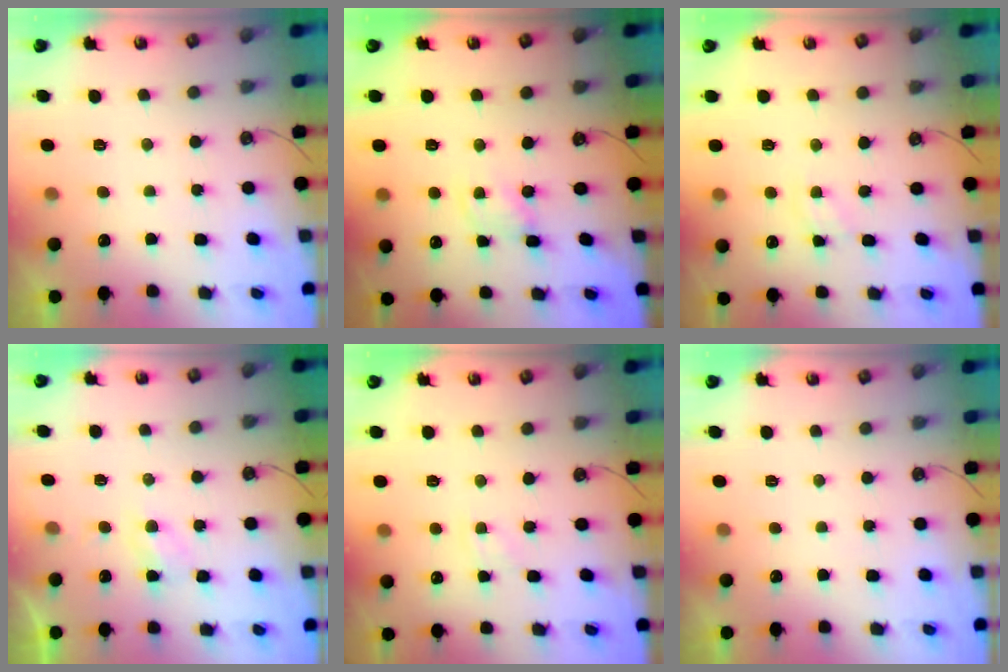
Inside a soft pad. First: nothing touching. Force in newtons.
{"total": 1.6, "press": 1.6, "slide": 0.2}
{"total": 2.4, "press": 2.3, "slide": 0.4}
{"total": 3.8, "press": 3.7, "slide": 0.6}
{"total": 3.9, "press": 3.9, "slide": 0.5}
{"total": 0.0}